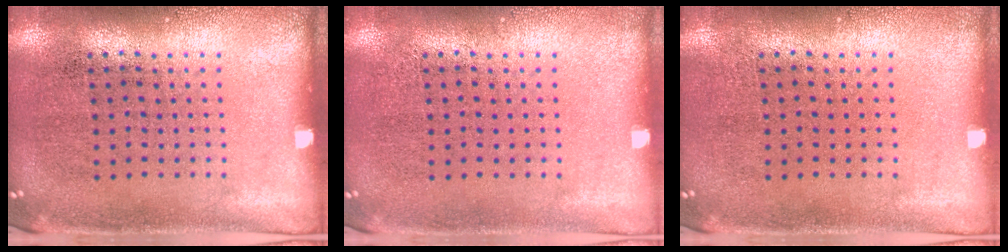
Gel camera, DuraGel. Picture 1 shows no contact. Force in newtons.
{"total": 0.0}
{"total": 0.0}